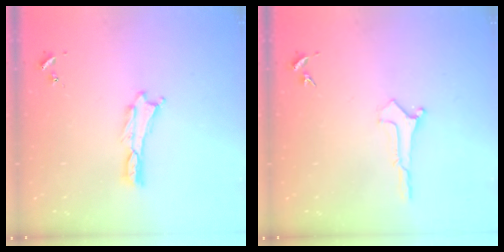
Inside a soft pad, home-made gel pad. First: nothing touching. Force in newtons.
{"total": 0.0}